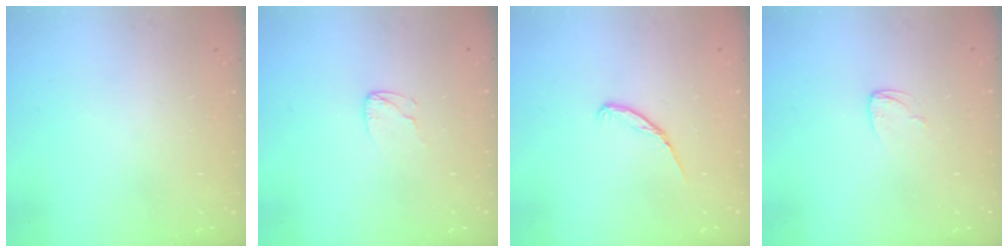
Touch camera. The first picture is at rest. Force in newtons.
{"total": 3.9, "press": 3.9, "slide": 0.3}
{"total": 4.5, "press": 4.4, "slide": 0.5}
{"total": 3.9, "press": 3.9, "slide": 0.4}